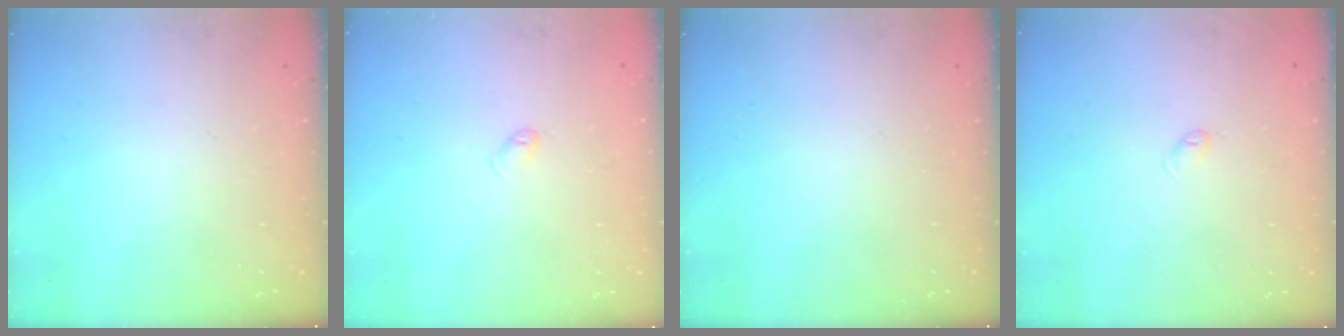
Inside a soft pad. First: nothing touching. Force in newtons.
{"total": 2.7, "press": 2.6, "slide": 0.4}
{"total": 0.0}
{"total": 2.7, "press": 2.6, "slide": 0.4}